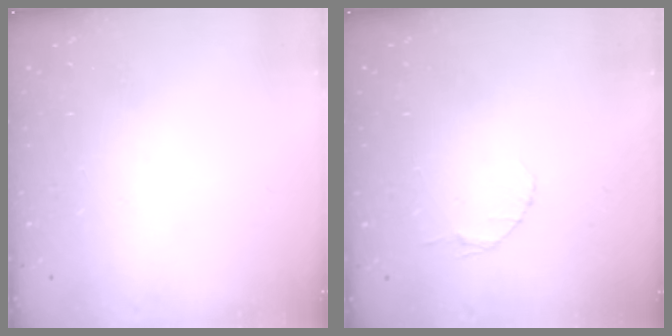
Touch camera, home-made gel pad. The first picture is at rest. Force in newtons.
{"total": 4.0, "press": 4.0, "slide": 0.6}